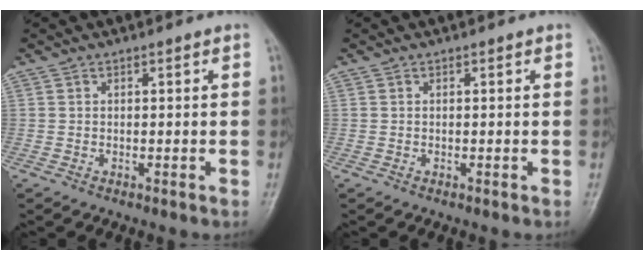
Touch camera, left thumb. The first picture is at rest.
{"total": 0.0}